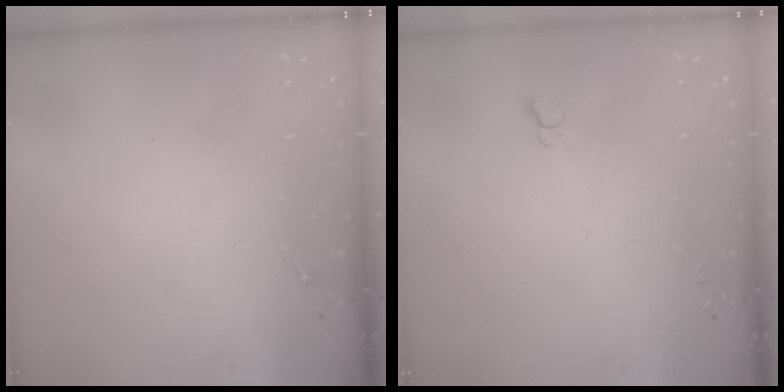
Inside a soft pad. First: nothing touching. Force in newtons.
{"total": 2.7, "press": 2.7, "slide": 0.3}